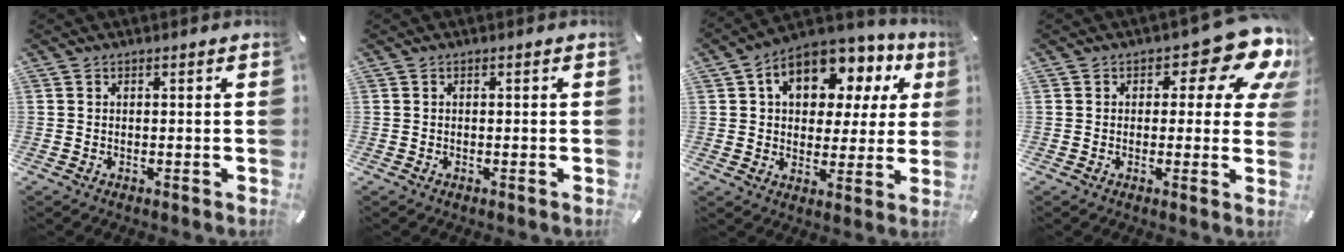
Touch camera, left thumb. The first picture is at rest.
{"total": 0.0}
{"total": 13.1, "force": [5.8, 8.9, 7.7], "torque": [-0.124, -0.027, 0.100]}
{"total": 12.8, "force": [6.2, 6.4, 9.2], "torque": [-0.109, -0.039, 0.103]}